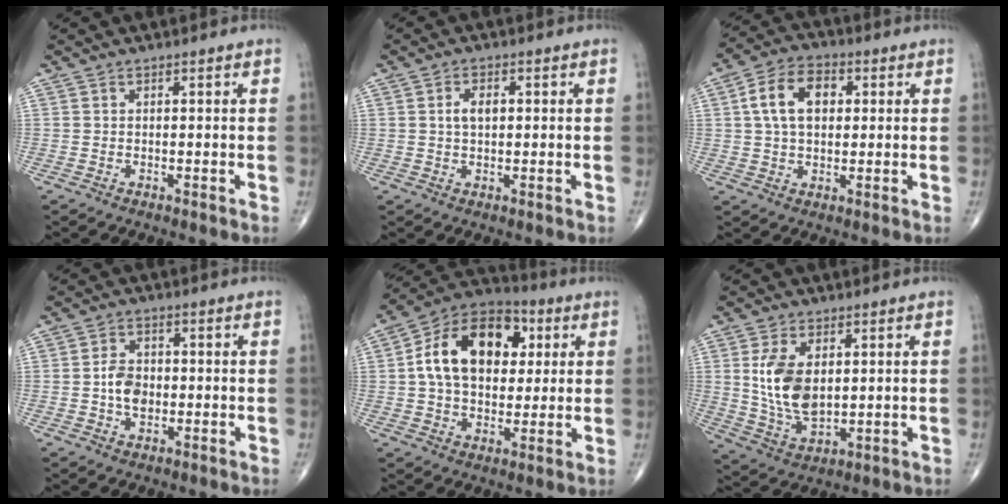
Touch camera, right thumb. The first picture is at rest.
{"total": 3.5, "force": [0.6, 2.1, 2.8], "torque": [-0.050, 0.003, 0.010]}
{"total": 10.4, "force": [2.2, 6.8, 7.6], "torque": [-0.123, 0.015, 0.034]}
{"total": 5.4, "force": [-0.6, 3.8, 3.8], "torque": [-0.057, 0.008, -0.013]}
{"total": 18.8, "force": [3.8, 12.5, 13.4], "torque": [-0.194, 0.014, 0.057]}
{"total": 11.5, "force": [2.0, 6.7, 9.1], "torque": [-0.165, -0.016, 0.049]}